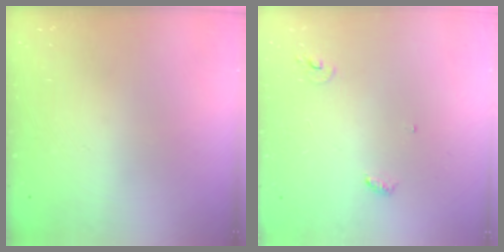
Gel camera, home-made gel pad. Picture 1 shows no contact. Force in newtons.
{"total": 3.7, "press": 3.7, "slide": 0.3}